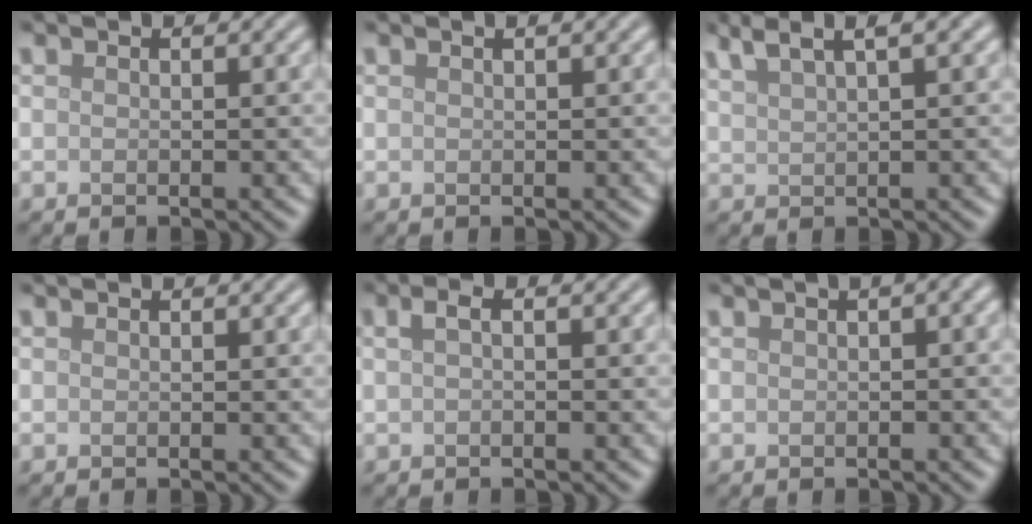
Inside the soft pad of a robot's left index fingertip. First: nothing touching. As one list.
[{"total": 0.9, "force": [0.5, 0.2, 0.7], "torque": [-0.010, 0.006, 0.006]}, {"total": 4.7, "force": [3.4, 0.9, 3.2], "torque": [-0.048, 0.018, 0.060]}, {"total": 0.0}, {"total": 1.5, "force": [0.3, 0.4, 1.4], "torque": [-0.027, 0.010, 0.002]}, {"total": 3.0, "force": [0.7, 1.1, 2.7], "torque": [-0.027, 0.011, 0.009]}]